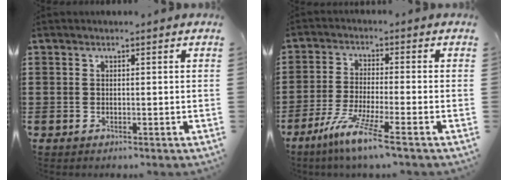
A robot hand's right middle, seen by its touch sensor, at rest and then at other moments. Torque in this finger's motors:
{"motor_torque": [1.57, -0.57, 0.38, 0.16]}